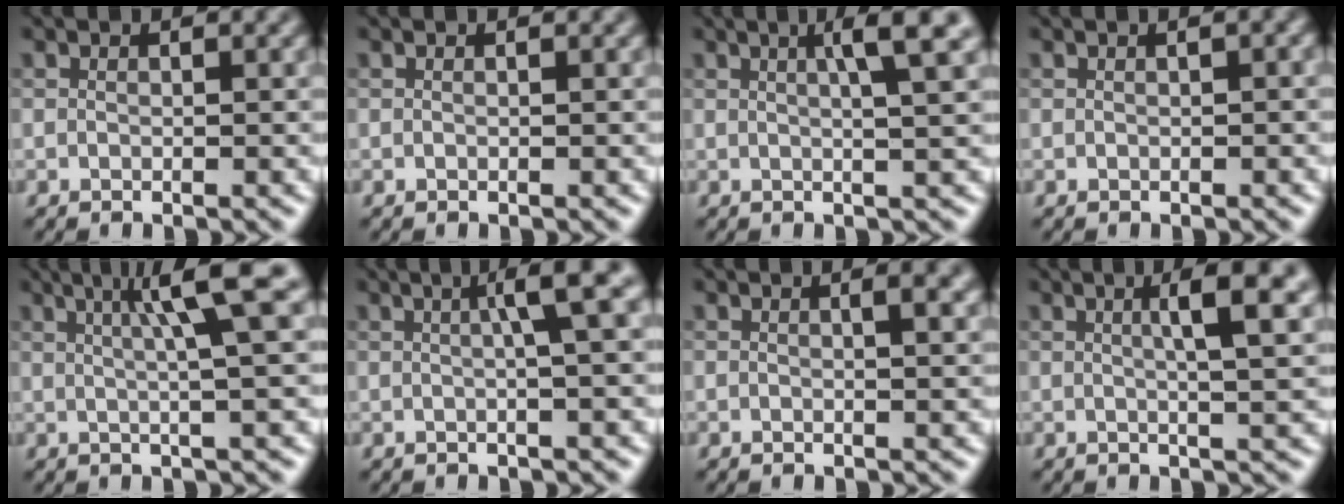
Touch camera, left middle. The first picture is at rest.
{"total": 0.0}
{"total": 4.4, "force": [1.5, 0.7, 4.0], "torque": [-0.054, 0.010, 0.020]}
{"total": 1.0, "force": [0.2, 0.2, 1.0], "torque": [-0.013, 0.006, 0.002]}
{"total": 6.1, "force": [1.9, 0.7, 5.7], "torque": [-0.079, 0.016, 0.029]}
{"total": 4.2, "force": [0.9, 0.5, 4.0], "torque": [-0.055, 0.014, 0.012]}
{"total": 2.3, "force": [0.8, 0.7, 2.0], "torque": [-0.018, 0.004, 0.009]}
{"total": 5.2, "force": [1.5, 1.0, 4.8], "torque": [-0.061, 0.011, 0.019]}